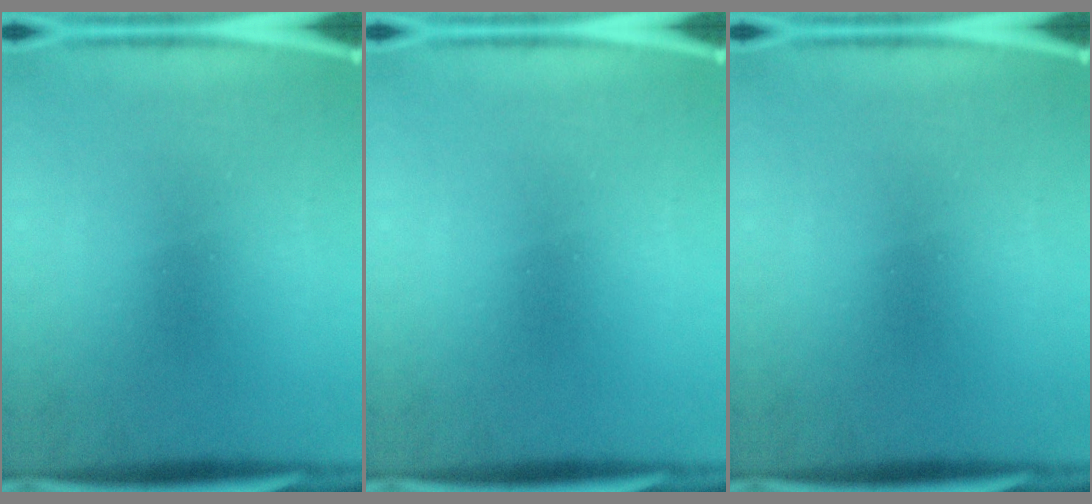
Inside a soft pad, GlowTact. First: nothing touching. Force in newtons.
{"total": 0.0}
{"total": 0.0}